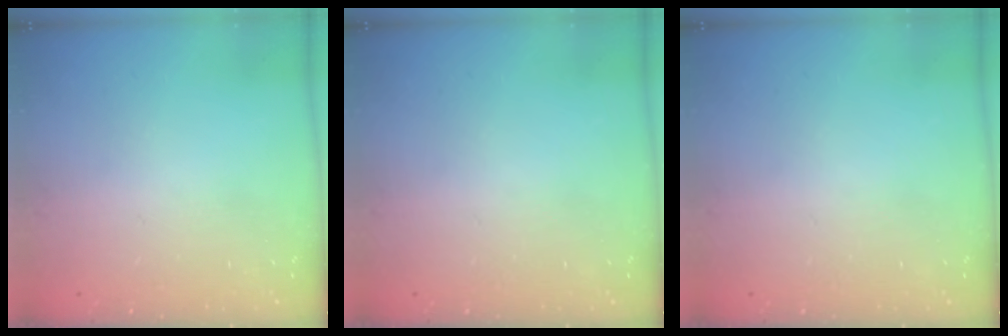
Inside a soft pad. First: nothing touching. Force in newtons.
{"total": 0.0}
{"total": 0.0}